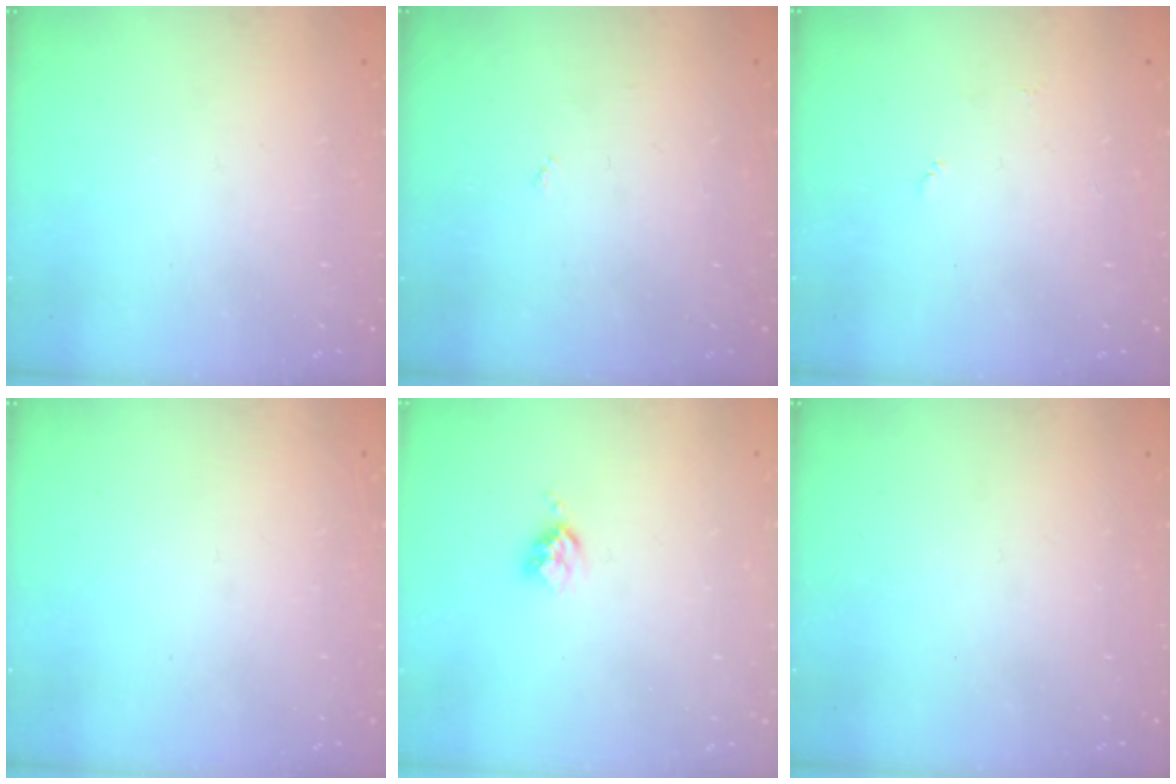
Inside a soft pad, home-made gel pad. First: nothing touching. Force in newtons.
{"total": 2.7, "press": 2.7, "slide": 0.4}
{"total": 3.7, "press": 3.7, "slide": 0.4}
{"total": 0.0}
{"total": 3.4, "press": 3.4, "slide": 0.4}
{"total": 0.0}